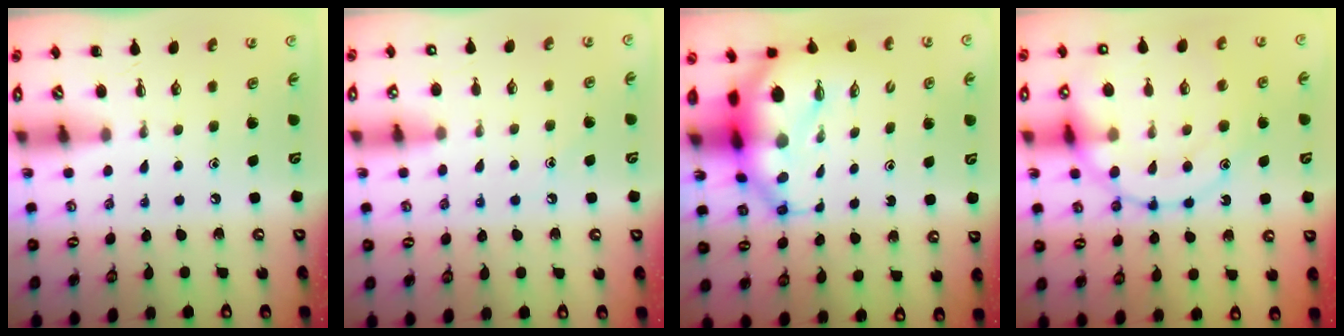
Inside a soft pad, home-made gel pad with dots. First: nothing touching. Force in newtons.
{"total": 9.6, "press": 9.3, "slide": 2.5}
{"total": 8.2, "press": 7.9, "slide": 2.0}
{"total": 21.0, "press": 21.0, "slide": 1.8}